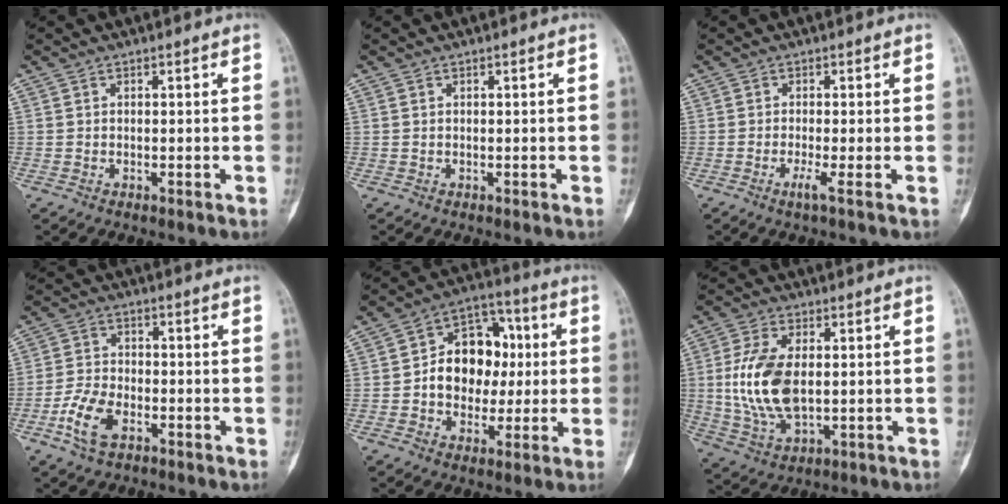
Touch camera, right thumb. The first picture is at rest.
{"total": 0.0}
{"total": 2.1, "force": [-1.0, -0.4, 1.9], "torque": [-0.049, -0.007, -0.026]}
{"total": 9.4, "force": [-4.4, 5.2, 6.5], "torque": [-0.135, 0.018, -0.087]}
{"total": 14.5, "force": [0.4, 11.0, 9.4], "torque": [-0.093, 0.030, 0.003]}
{"total": 13.3, "force": [0.6, 7.3, 11.1], "torque": [-0.229, -0.006, 0.020]}